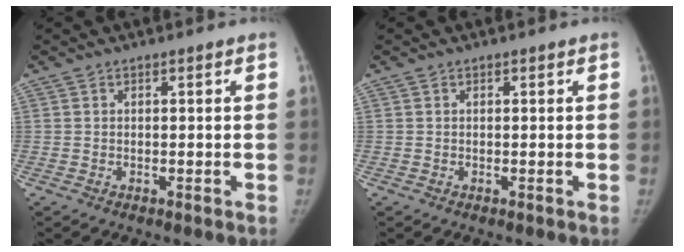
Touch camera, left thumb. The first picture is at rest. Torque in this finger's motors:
{"motor_torque": [0.00, 0.00, 0.21, -0.24, -0.01]}